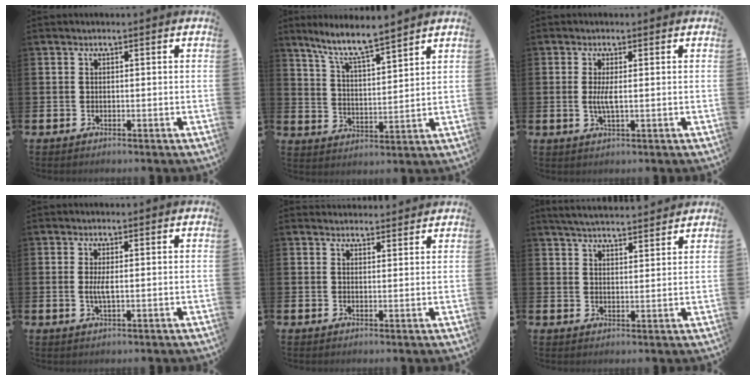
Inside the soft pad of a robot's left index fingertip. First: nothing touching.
{"total": 8.0, "force": [7.2, 0.3, 3.4], "torque": [-0.093, -0.037, 0.127]}
{"total": 2.3, "force": [0.1, 0.4, 2.3], "torque": [-0.049, -0.001, 0.003]}
{"total": 2.0, "force": [0.1, 0.4, 1.9], "torque": [-0.042, 0.001, 0.003]}
{"total": 2.4, "force": [2.3, 0.5, -0.2], "torque": [0.007, -0.012, 0.041]}
{"total": 4.7, "force": [4.7, 0.2, 0.4], "torque": [-0.021, -0.026, 0.083]}